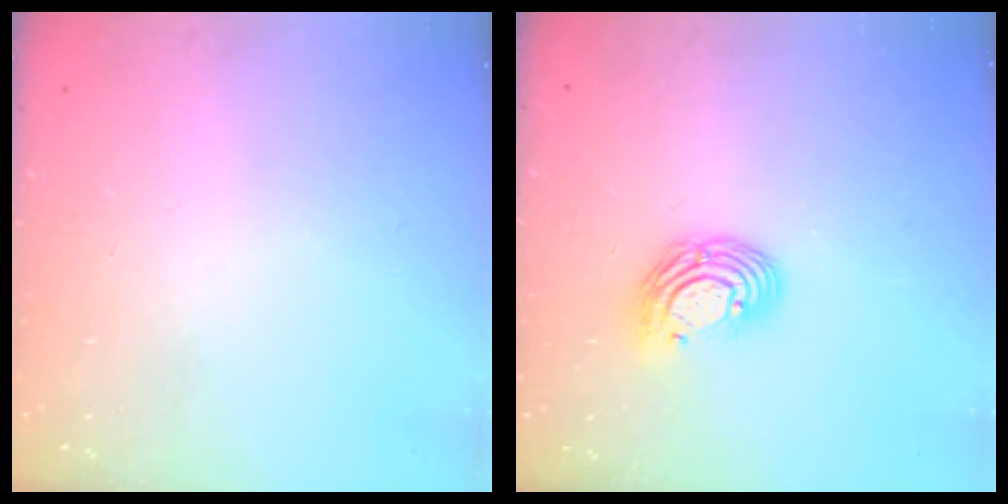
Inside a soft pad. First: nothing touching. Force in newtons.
{"total": 9.5, "press": 9.4, "slide": 1.7}